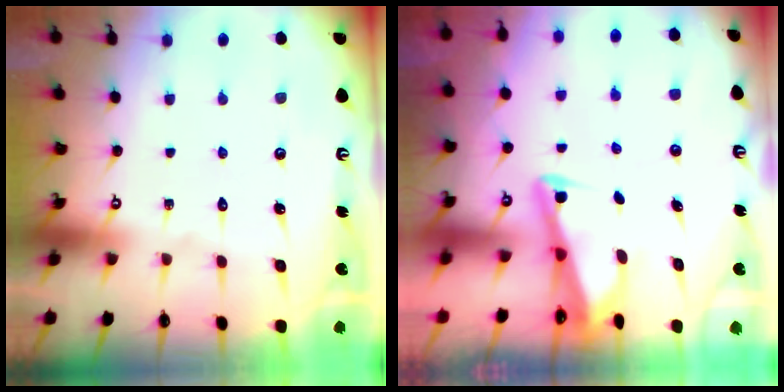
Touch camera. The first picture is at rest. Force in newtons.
{"total": 2.7, "press": 2.7, "slide": 0.3}